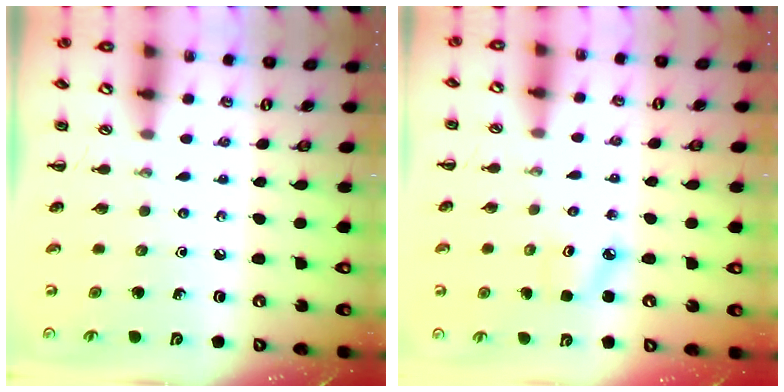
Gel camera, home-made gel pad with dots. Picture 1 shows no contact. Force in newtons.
{"total": 2.6, "press": 2.5, "slide": 0.6}